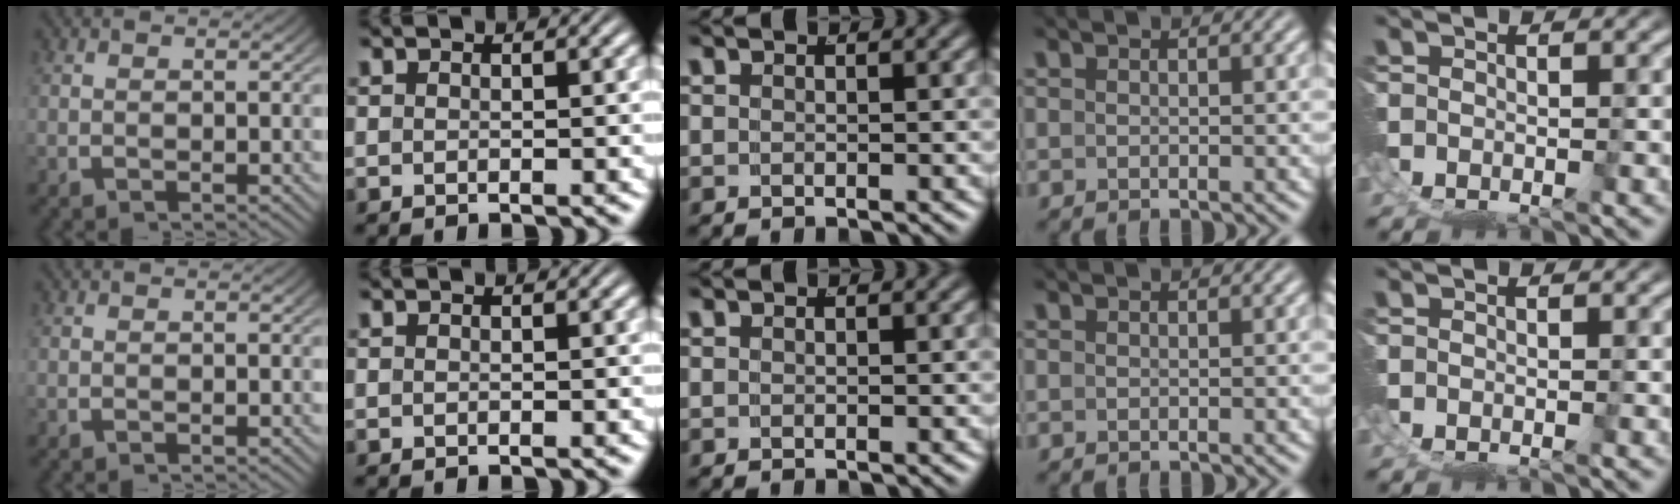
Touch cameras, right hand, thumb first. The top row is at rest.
{}